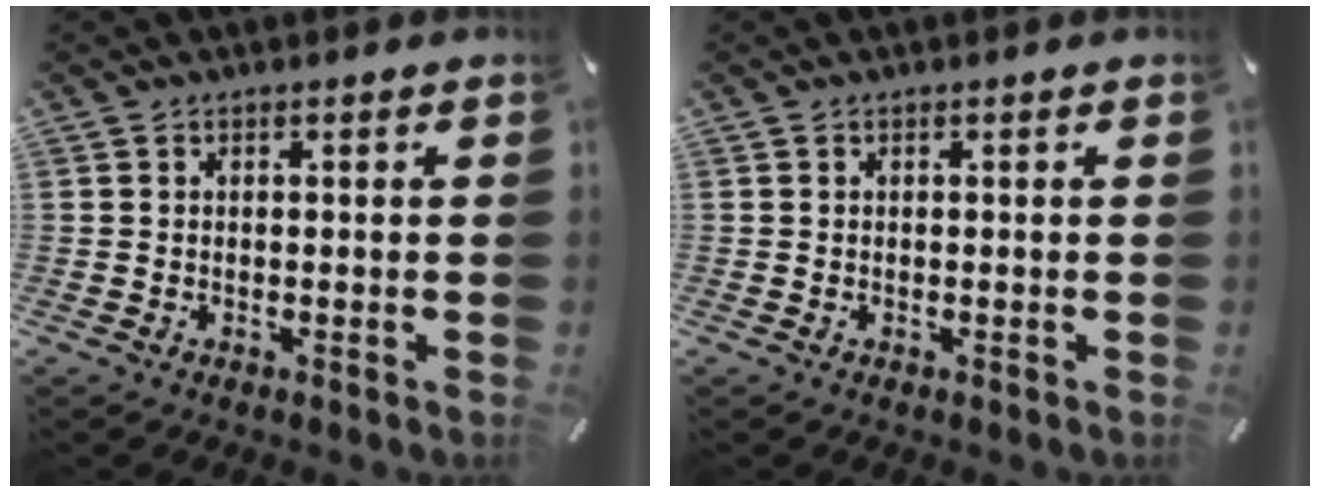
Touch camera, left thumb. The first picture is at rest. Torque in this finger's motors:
{"motor_torque": [0.10, 0.11, 0.00, 0.00, 0.00]}